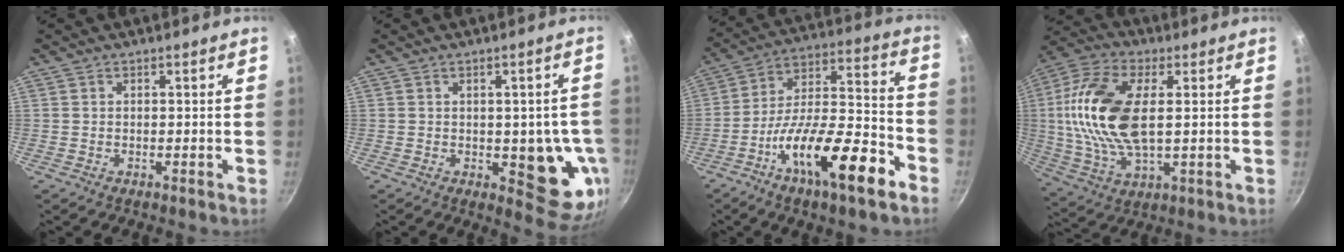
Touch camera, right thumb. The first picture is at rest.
{"total": 11.9, "force": [-2.0, 5.7, 10.2], "torque": [-0.068, -0.007, -0.021]}
{"total": 20.8, "force": [-10.5, 6.2, 16.8], "torque": [-0.251, 0.062, -0.183]}
{"total": 18.3, "force": [2.1, 9.2, 15.7], "torque": [-0.313, 0.005, 0.033]}